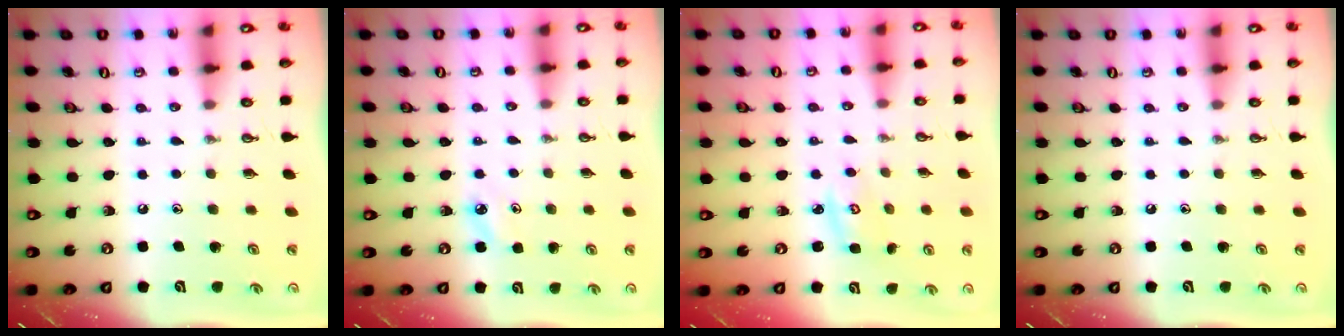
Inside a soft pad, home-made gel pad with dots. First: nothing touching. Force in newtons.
{"total": 4.7, "press": 4.6, "slide": 0.4}
{"total": 2.8, "press": 2.8, "slide": 0.2}
{"total": 0.0}